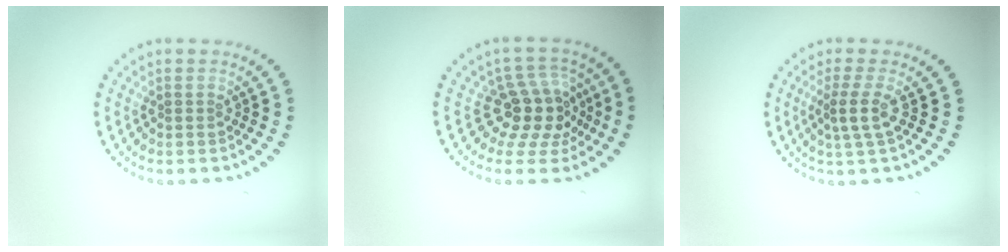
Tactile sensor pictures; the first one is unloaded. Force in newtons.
{"total": 4.4, "press": 3.7, "slide": 2.3}
{"total": 2.4, "press": 1.8, "slide": 1.6}